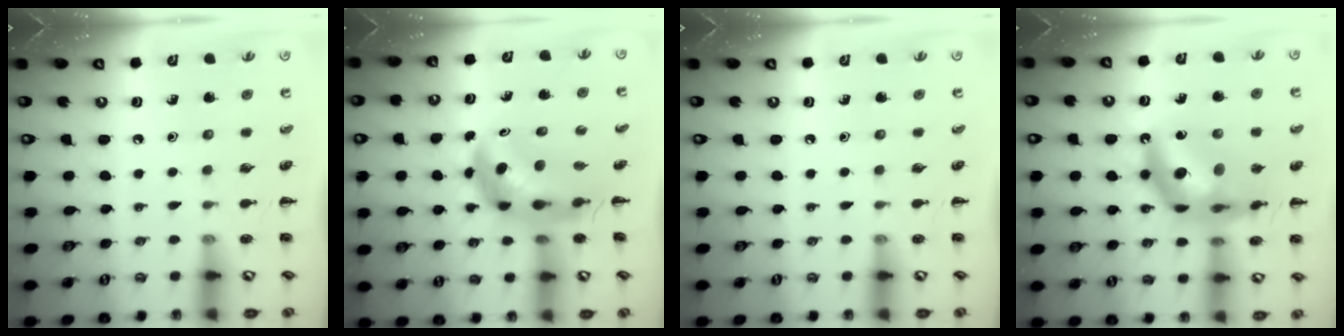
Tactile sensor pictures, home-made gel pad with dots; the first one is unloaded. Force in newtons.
{"total": 6.2, "press": 6.0, "slide": 1.9}
{"total": 0.0}
{"total": 17.1, "press": 16.5, "slide": 4.7}